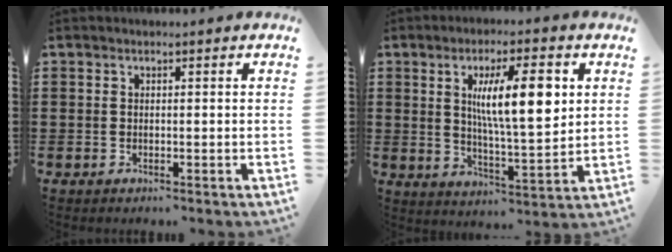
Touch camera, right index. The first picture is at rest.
{"total": 11.3, "force": [3.3, 3.2, 10.3], "torque": [-0.180, 0.000, 0.050]}